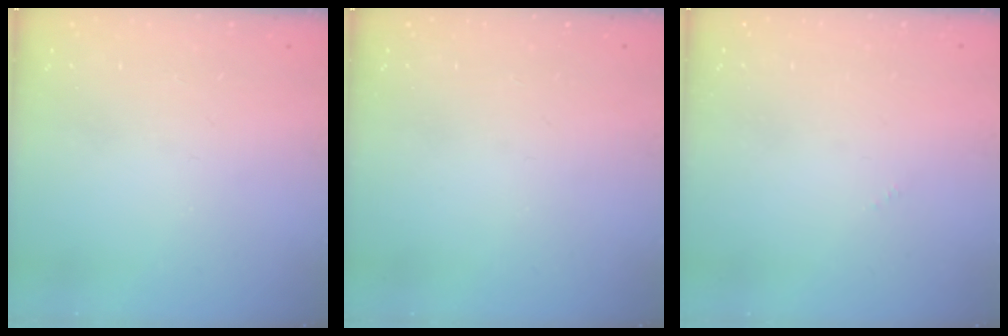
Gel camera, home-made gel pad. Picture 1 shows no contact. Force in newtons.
{"total": 0.0}
{"total": 0.0}